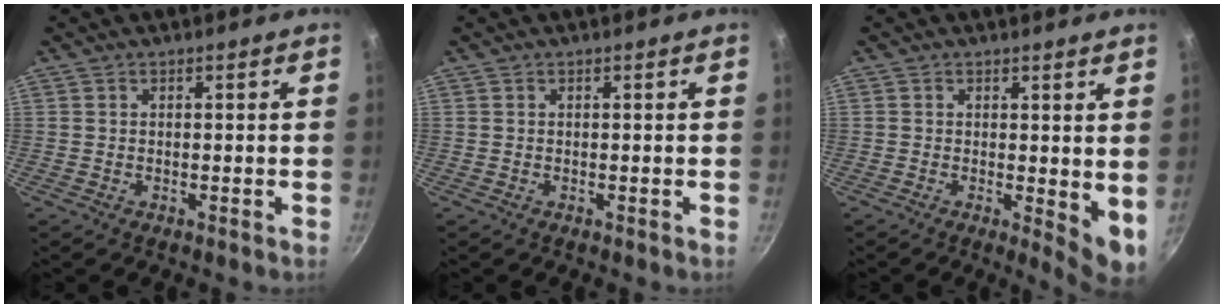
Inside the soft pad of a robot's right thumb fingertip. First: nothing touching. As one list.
[{"total": 0.0}, {"total": 5.8, "force": [0.3, 2.2, 5.4], "torque": [-0.064, -0.012, 0.006]}]